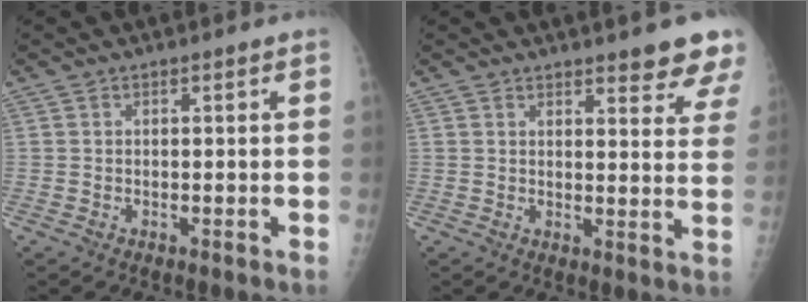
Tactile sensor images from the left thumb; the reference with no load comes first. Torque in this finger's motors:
{"motor_torque": [1.54, 0.57, 0.50, -0.55, 0.00]}